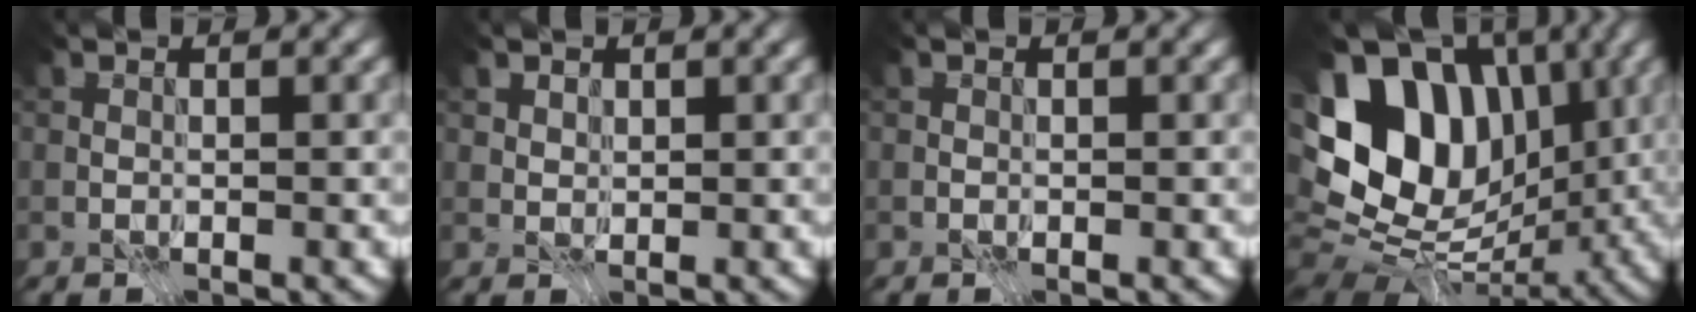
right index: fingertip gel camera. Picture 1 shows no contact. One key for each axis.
{"total": 1.5, "fx": 1.0, "fy": 1.0, "fz": 0.5, "tx": -0.008, "ty": -0.006, "tz": 0.025}
{"total": 0.0}
{"total": 15.2, "fx": 2.8, "fy": 11.1, "fz": 10.0, "tx": -0.160, "ty": 0.011, "tz": 0.047}